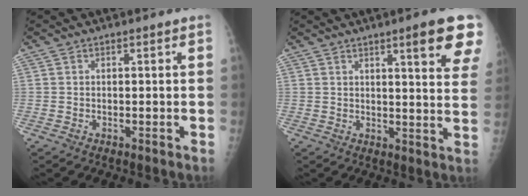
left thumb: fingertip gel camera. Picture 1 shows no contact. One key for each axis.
{"total": 10.6, "fx": 6.2, "fy": 1.4, "fz": 8.5, "tx": -0.090, "ty": -0.029, "tz": 0.072}